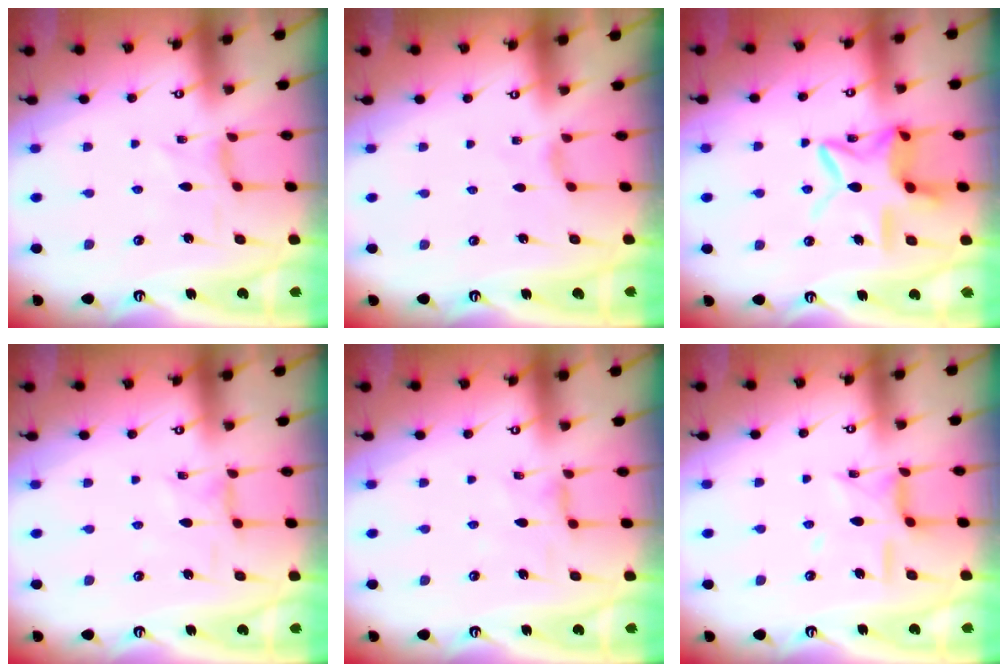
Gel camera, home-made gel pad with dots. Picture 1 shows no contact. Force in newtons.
{"total": 2.0, "press": 2.0, "slide": 0.5}
{"total": 14.5, "press": 14.5, "slide": 1.2}
{"total": 0.9, "press": 0.9, "slide": 0.2}
{"total": 2.1, "press": 2.1, "slide": 0.5}
{"total": 9.8, "press": 9.8, "slide": 0.9}